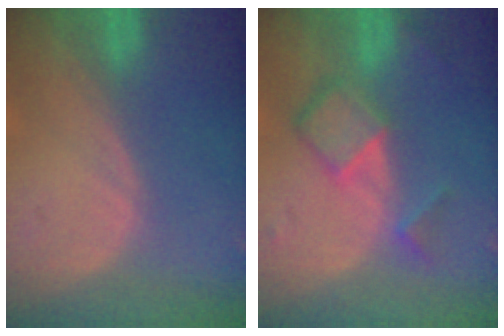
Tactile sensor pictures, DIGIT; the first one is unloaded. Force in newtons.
{"total": 6.8, "press": 5.8, "slide": 3.6}